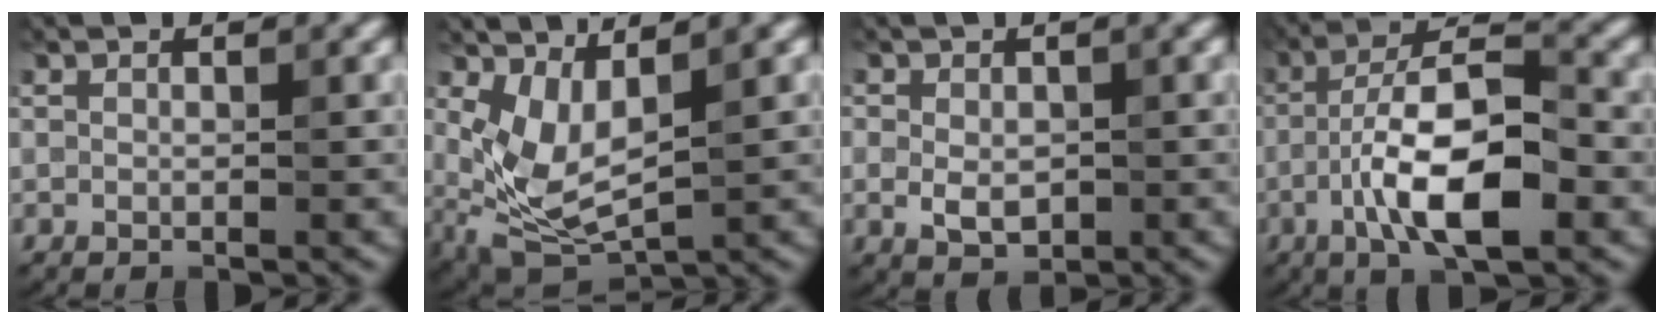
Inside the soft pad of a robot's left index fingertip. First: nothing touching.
{"total": 4.6, "force": [0.2, 2.2, 4.1], "torque": [-0.106, -0.018, 0.010]}
{"total": 2.1, "force": [-0.7, 1.6, 1.2], "torque": [-0.020, -0.007, -0.011]}
{"total": 8.5, "force": [-3.4, 2.5, 7.4], "torque": [-0.124, 0.013, -0.068]}